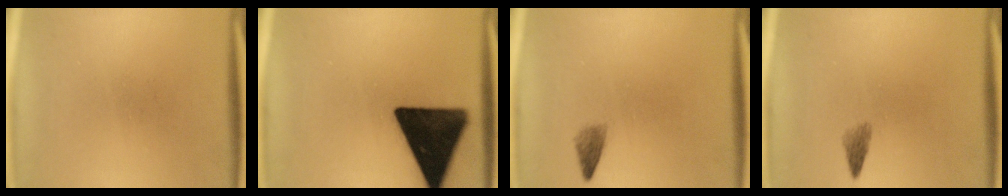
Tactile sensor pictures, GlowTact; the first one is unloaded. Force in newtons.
{"total": 18.0}
{"total": 1.6}
{"total": 1.5}